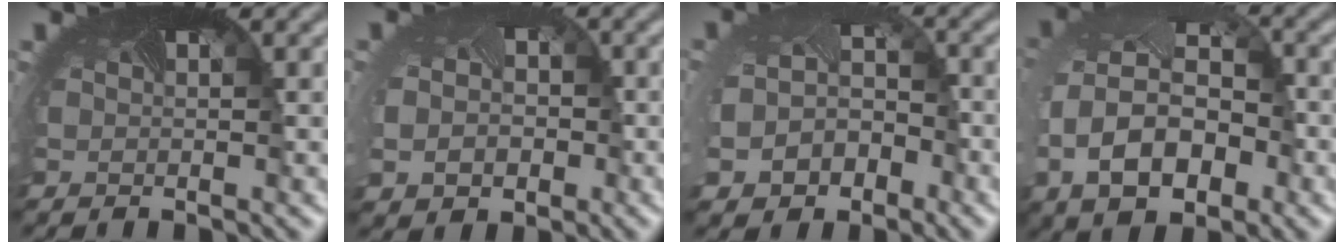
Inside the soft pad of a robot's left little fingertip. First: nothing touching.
{"total": 5.4, "force": [-1.0, 4.5, 2.8], "torque": [-0.054, -0.032, -0.005]}
{"total": 5.9, "force": [-2.6, 4.6, 2.6], "torque": [-0.061, -0.033, -0.029]}
{"total": 9.0, "force": [-2.0, 6.0, 6.4], "torque": [-0.152, -0.017, -0.039]}